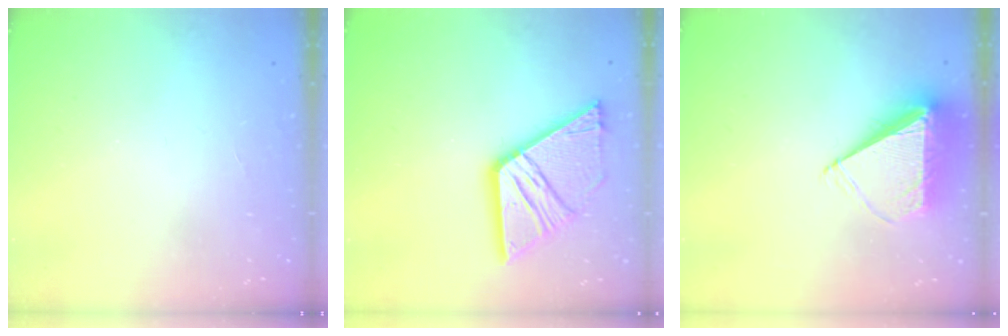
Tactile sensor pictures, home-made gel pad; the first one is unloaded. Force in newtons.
{"total": 19.2, "press": 19.1, "slide": 2.1}
{"total": 7.9, "press": 7.8, "slide": 1.1}